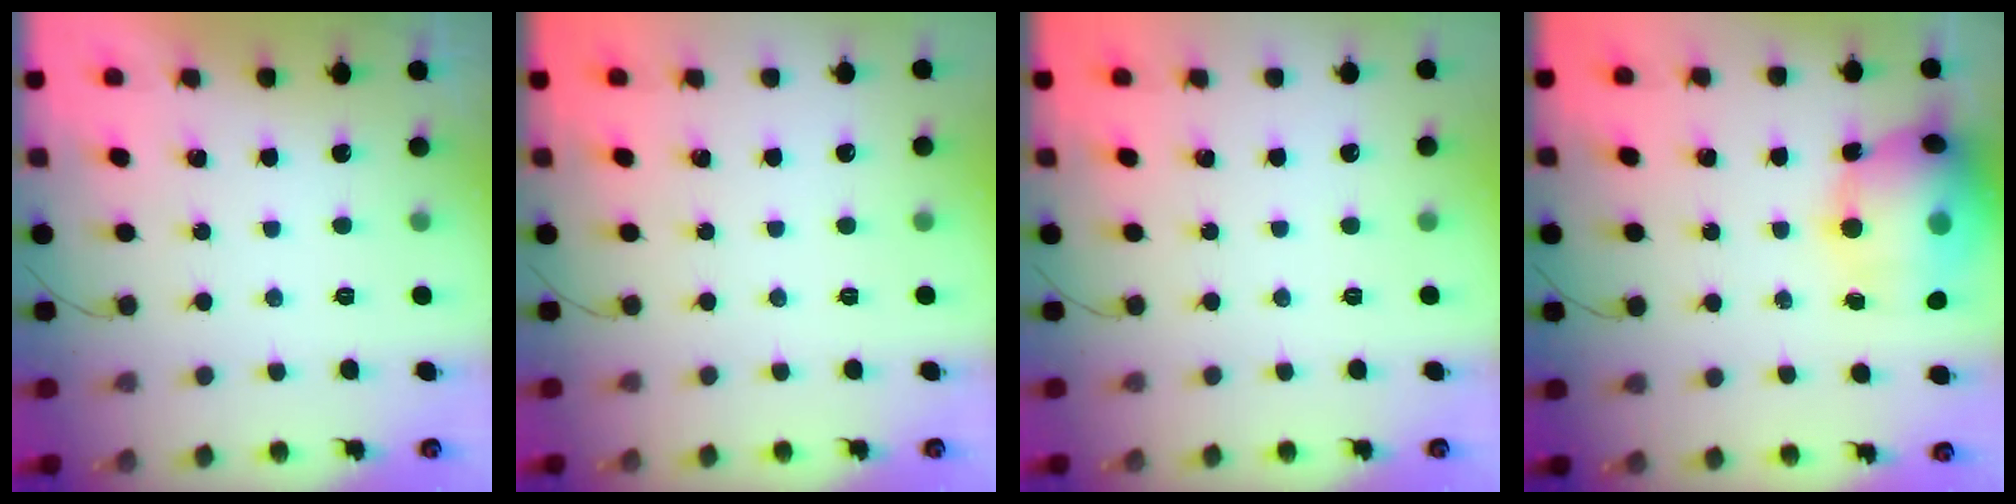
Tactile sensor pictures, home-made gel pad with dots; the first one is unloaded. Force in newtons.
{"total": 0.0}
{"total": 0.0}
{"total": 18.8, "press": 18.5, "slide": 3.3}